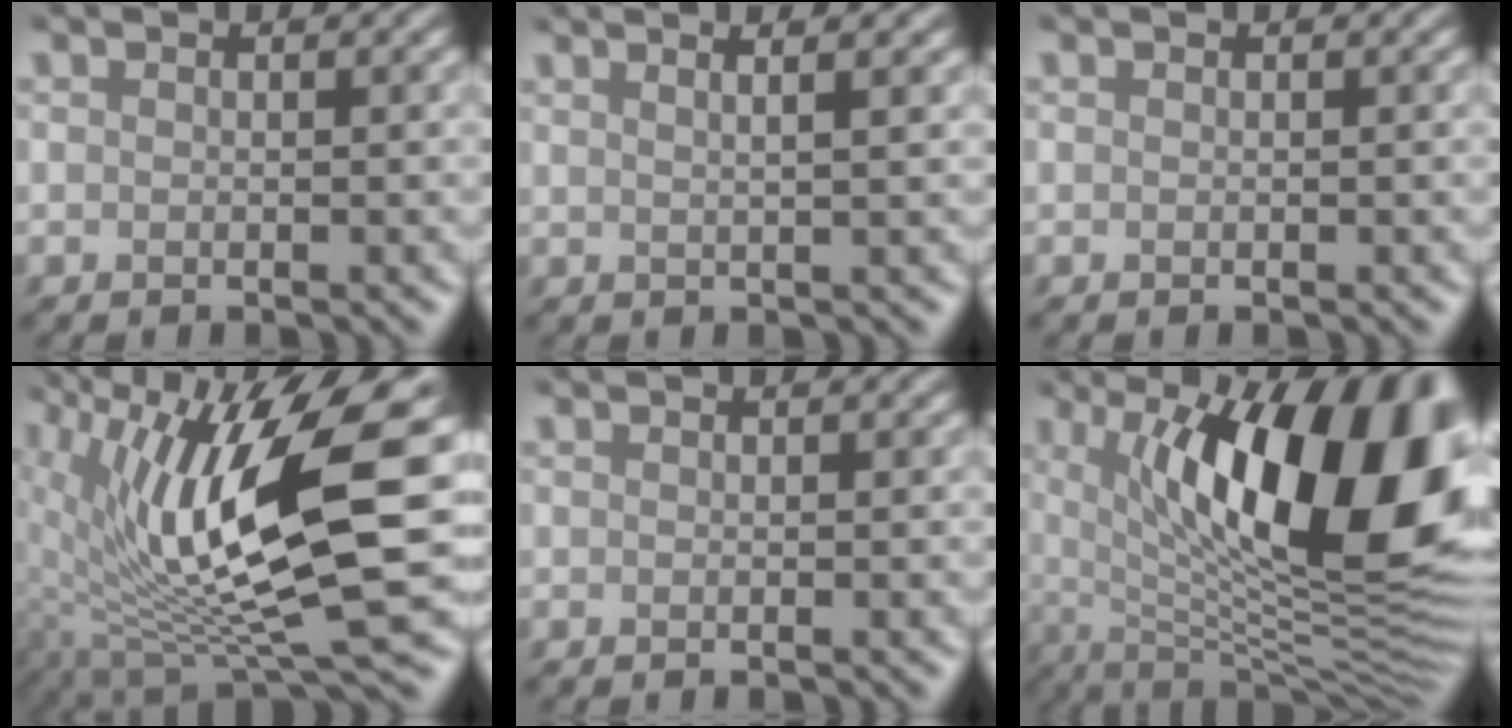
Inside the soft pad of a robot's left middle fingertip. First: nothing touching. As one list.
[{"total": 2.1, "force": [1.6, 0.4, 1.4], "torque": [-0.027, 0.028, 0.001]}, {"total": 0.0}, {"total": 10.5, "force": [1.3, 2.6, 10.1], "torque": [-0.226, -0.027, 0.050]}, {"total": 0.0}, {"total": 15.0, "force": [3.7, 5.4, 13.5], "torque": [-0.208, 0.005, 0.068]}]